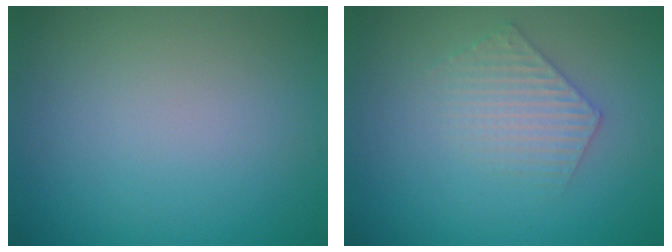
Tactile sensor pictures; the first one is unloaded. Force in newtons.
{"total": 2.4, "press": 2.4, "slide": 0.3}